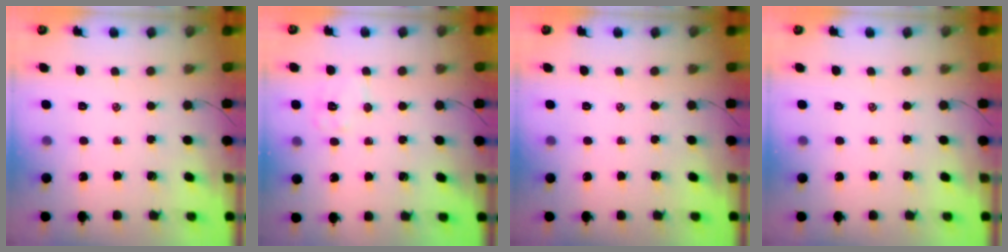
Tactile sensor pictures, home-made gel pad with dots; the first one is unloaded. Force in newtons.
{"total": 7.1, "press": 7.1, "slide": 1.0}
{"total": 0.0}
{"total": 0.0}